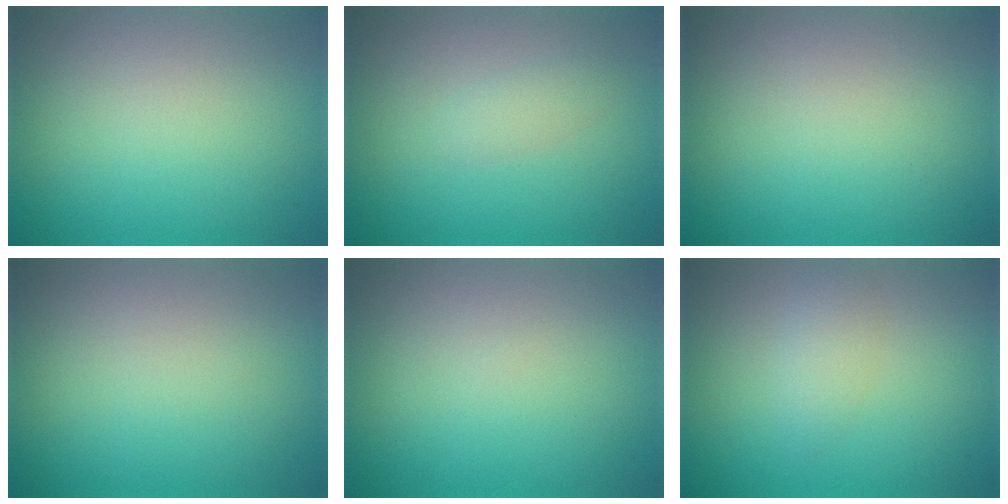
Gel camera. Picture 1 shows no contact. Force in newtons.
{"total": 1.2, "press": 1.2, "slide": 0.1}
{"total": 0.0}
{"total": 0.0}
{"total": 0.0}
{"total": 1.8, "press": 1.8, "slide": 0.1}